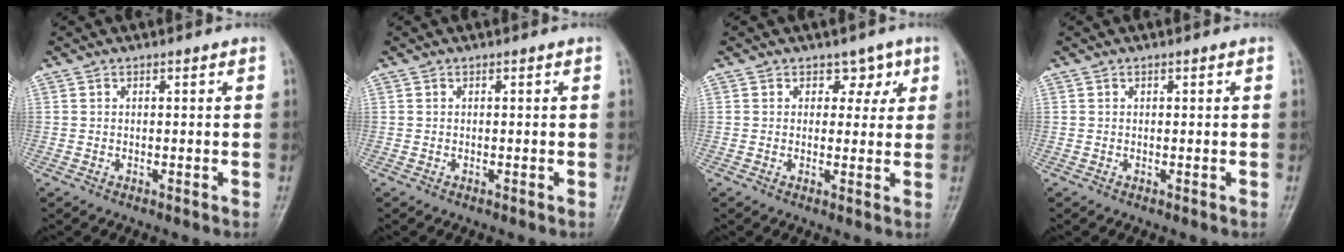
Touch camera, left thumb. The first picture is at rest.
{"total": 0.0}
{"total": 3.5, "force": [1.8, 2.7, 1.4], "torque": [0.015, -0.007, 0.020]}
{"total": 0.0}